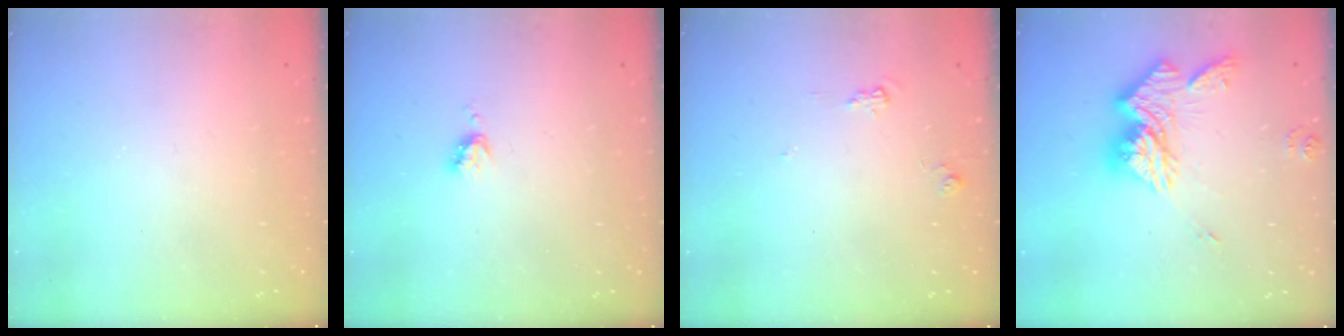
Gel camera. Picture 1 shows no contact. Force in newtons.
{"total": 3.8, "press": 3.8, "slide": 0.5}
{"total": 5.3, "press": 5.3, "slide": 0.2}
{"total": 16.0, "press": 15.9, "slide": 1.7}